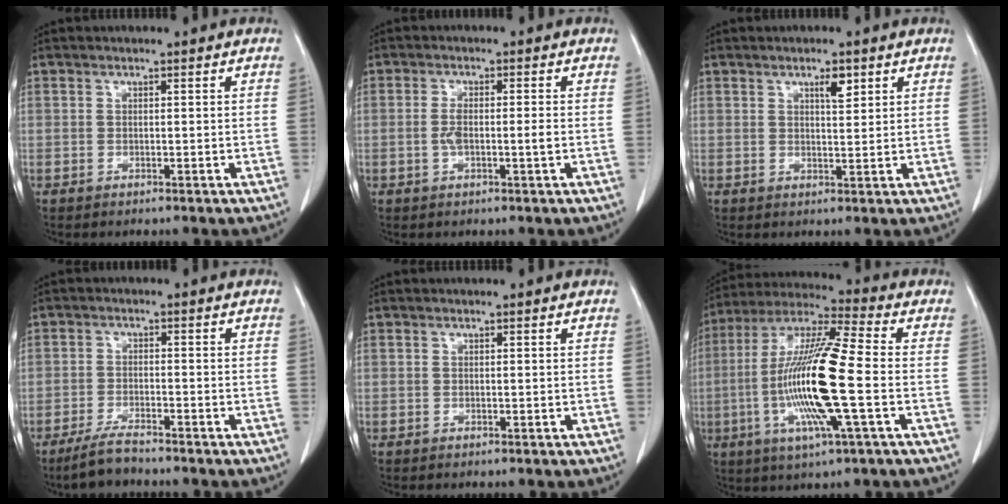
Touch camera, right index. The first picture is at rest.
{"total": 3.3, "force": [-0.5, 0.6, 3.2], "torque": [-0.069, 0.006, -0.006]}
{"total": 2.7, "force": [1.6, 0.7, 2.1], "torque": [-0.037, -0.003, 0.026]}
{"total": 5.1, "force": [-4.5, 1.0, 2.1], "torque": [-0.044, -0.012, -0.085]}
{"total": 0.0}
{"total": 17.4, "force": [-3.0, 0.8, 17.1], "torque": [-0.348, -0.007, -0.063]}